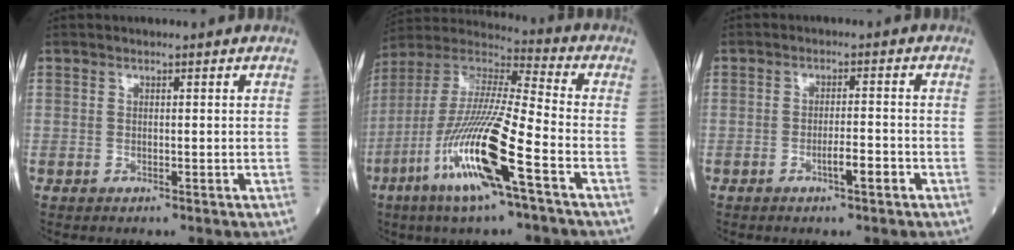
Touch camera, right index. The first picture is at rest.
{"total": 18.5, "force": [-7.9, 0.9, 16.7], "torque": [-0.358, -0.031, -0.157]}
{"total": 3.0, "force": [-1.6, 0.2, 2.5], "torque": [-0.038, 0.001, -0.027]}